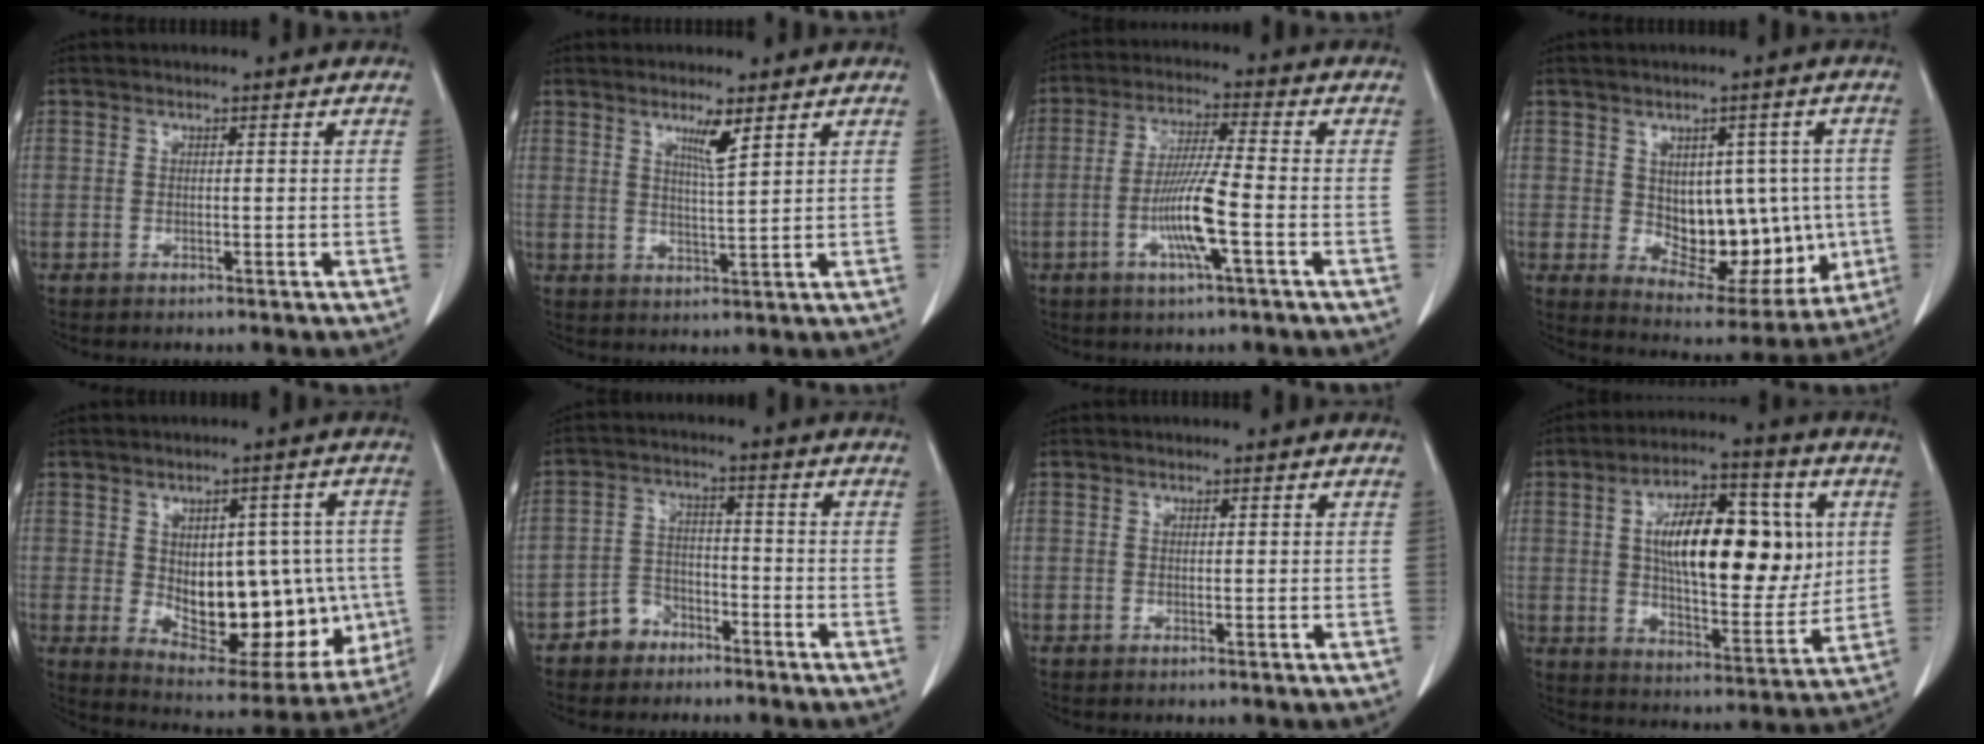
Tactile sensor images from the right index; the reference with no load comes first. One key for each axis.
{"total": 3.8, "fx": 2.3, "fy": -0.3, "fz": 3.1, "tx": -0.057, "ty": -0.010, "tz": 0.044}
{"total": 8.9, "fx": -2.8, "fy": 0.0, "fz": 8.5, "tx": -0.166, "ty": -0.006, "tz": -0.055}
{"total": 13.5, "fx": -0.4, "fy": 7.9, "fz": 10.9, "tx": -0.132, "ty": 0.014, "tz": 0.026}
{"total": 19.1, "fx": -1.8, "fy": 10.3, "fz": 16.0, "tx": -0.225, "ty": 0.008, "tz": 0.006}
{"total": 5.0, "fx": -3.5, "fy": 3.5, "fz": 0.7, "tx": -0.008, "ty": 0.013, "tz": -0.064}
{"total": 0.0}
{"total": 18.9, "fx": 3.6, "fy": 7.5, "fz": 17.0, "tx": -0.273, "ty": 0.020, "tz": 0.060}